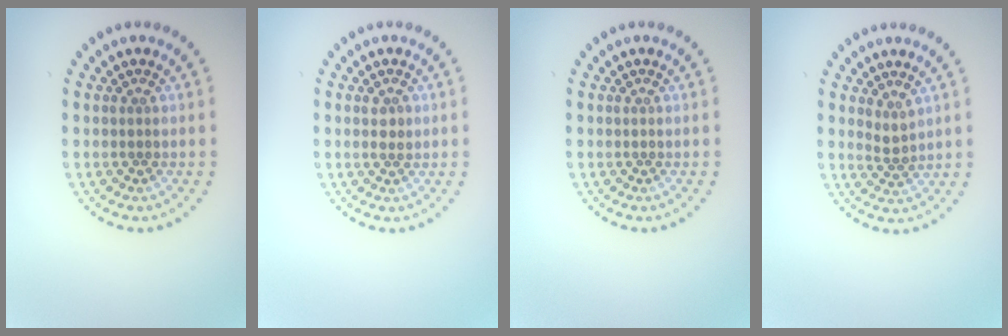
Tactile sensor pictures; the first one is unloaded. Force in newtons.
{"total": 1.2, "press": 1.2, "slide": 0.2}
{"total": 0.0}
{"total": 1.4, "press": 1.1, "slide": 0.9}